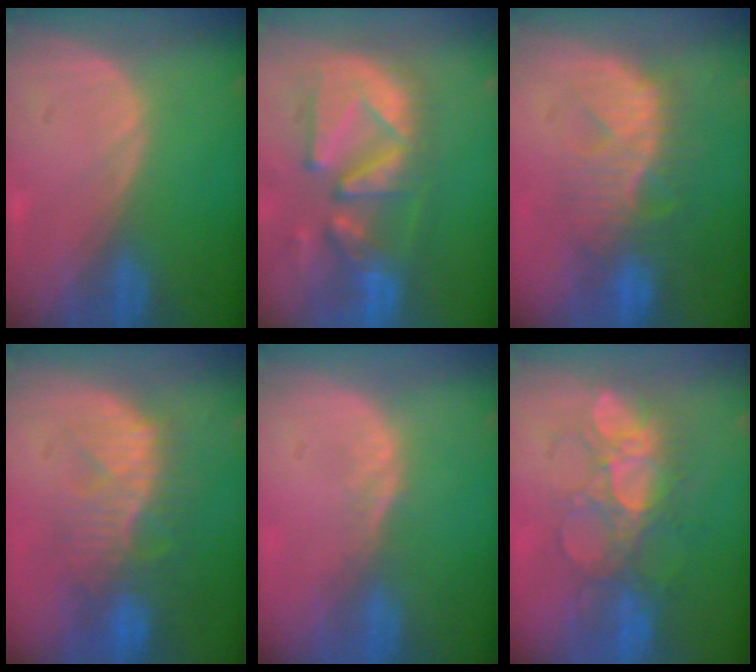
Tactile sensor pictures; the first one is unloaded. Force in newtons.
{"total": 12.3, "press": 11.0, "slide": 5.6}
{"total": 8.8, "press": 8.5, "slide": 2.2}
{"total": 10.0, "press": 9.0, "slide": 4.2}
{"total": 1.5, "press": 1.2, "slide": 0.9}
{"total": 8.6, "press": 8.3, "slide": 2.1}